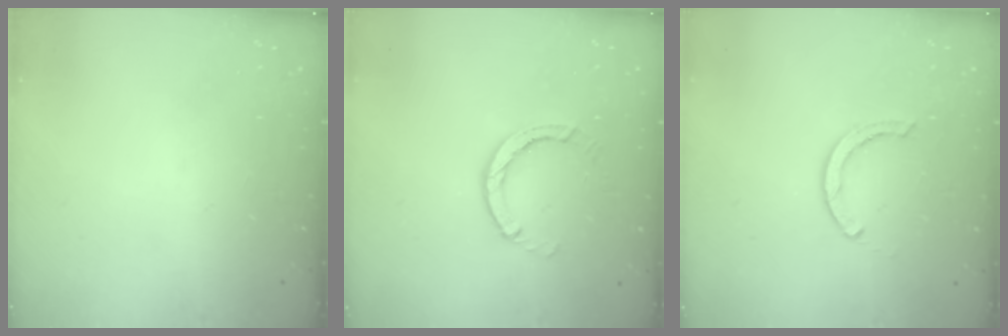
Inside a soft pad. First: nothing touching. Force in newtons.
{"total": 2.9, "press": 2.9, "slide": 0.5}
{"total": 2.6, "press": 2.6, "slide": 0.1}